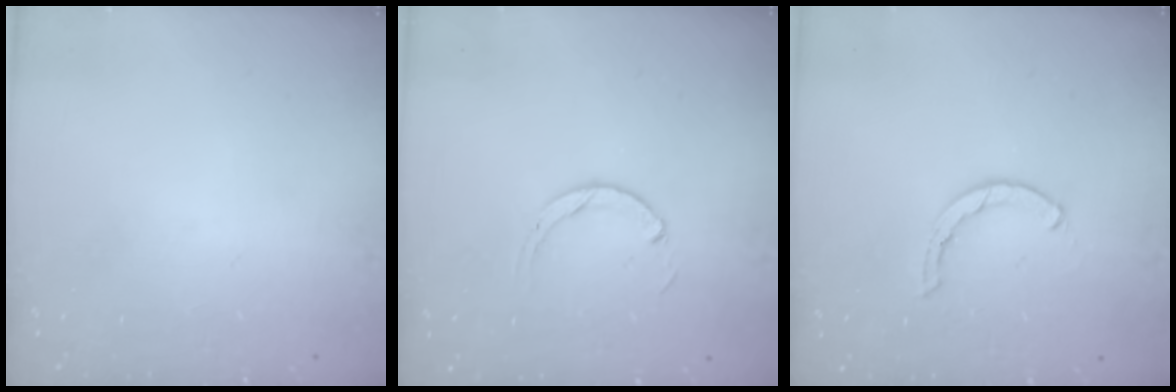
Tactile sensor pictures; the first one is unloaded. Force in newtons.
{"total": 3.0, "press": 2.9, "slide": 0.4}
{"total": 1.7, "press": 1.6, "slide": 0.3}